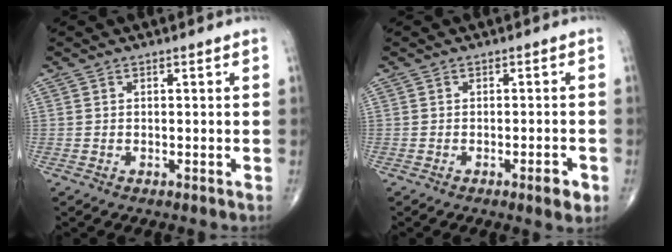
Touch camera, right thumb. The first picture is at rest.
{"total": 3.3, "force": [-1.6, 0.8, 2.8], "torque": [-0.035, 0.001, -0.023]}